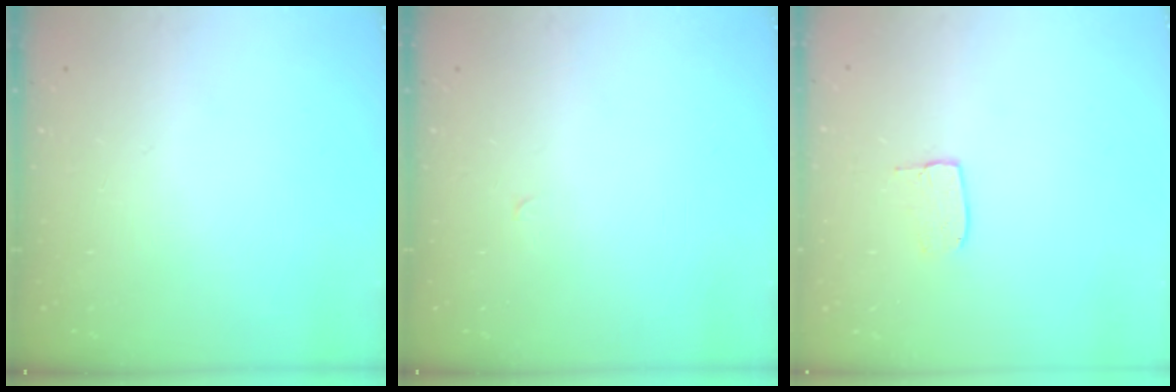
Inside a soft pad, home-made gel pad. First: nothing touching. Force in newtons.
{"total": 0.0}
{"total": 5.5, "press": 5.5, "slide": 0.3}